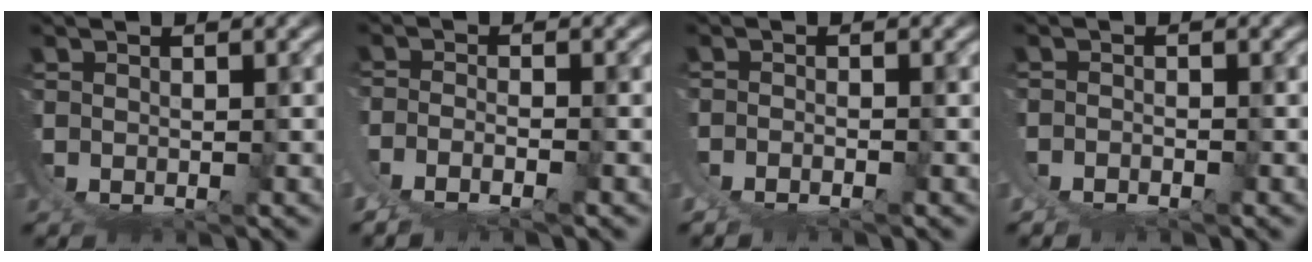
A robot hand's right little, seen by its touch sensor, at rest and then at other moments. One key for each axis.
{"total": 4.3, "fx": -0.6, "fy": 3.2, "fz": 2.8, "tx": -0.066, "ty": -0.018, "tz": -0.006}
{"total": 1.8, "fx": -0.6, "fy": 1.3, "fz": 1.2, "tx": -0.023, "ty": -0.002, "tz": -0.009}
{"total": 1.8, "fx": -0.3, "fy": 1.5, "fz": 0.9, "tx": -0.020, "ty": 0.000, "tz": -0.006}